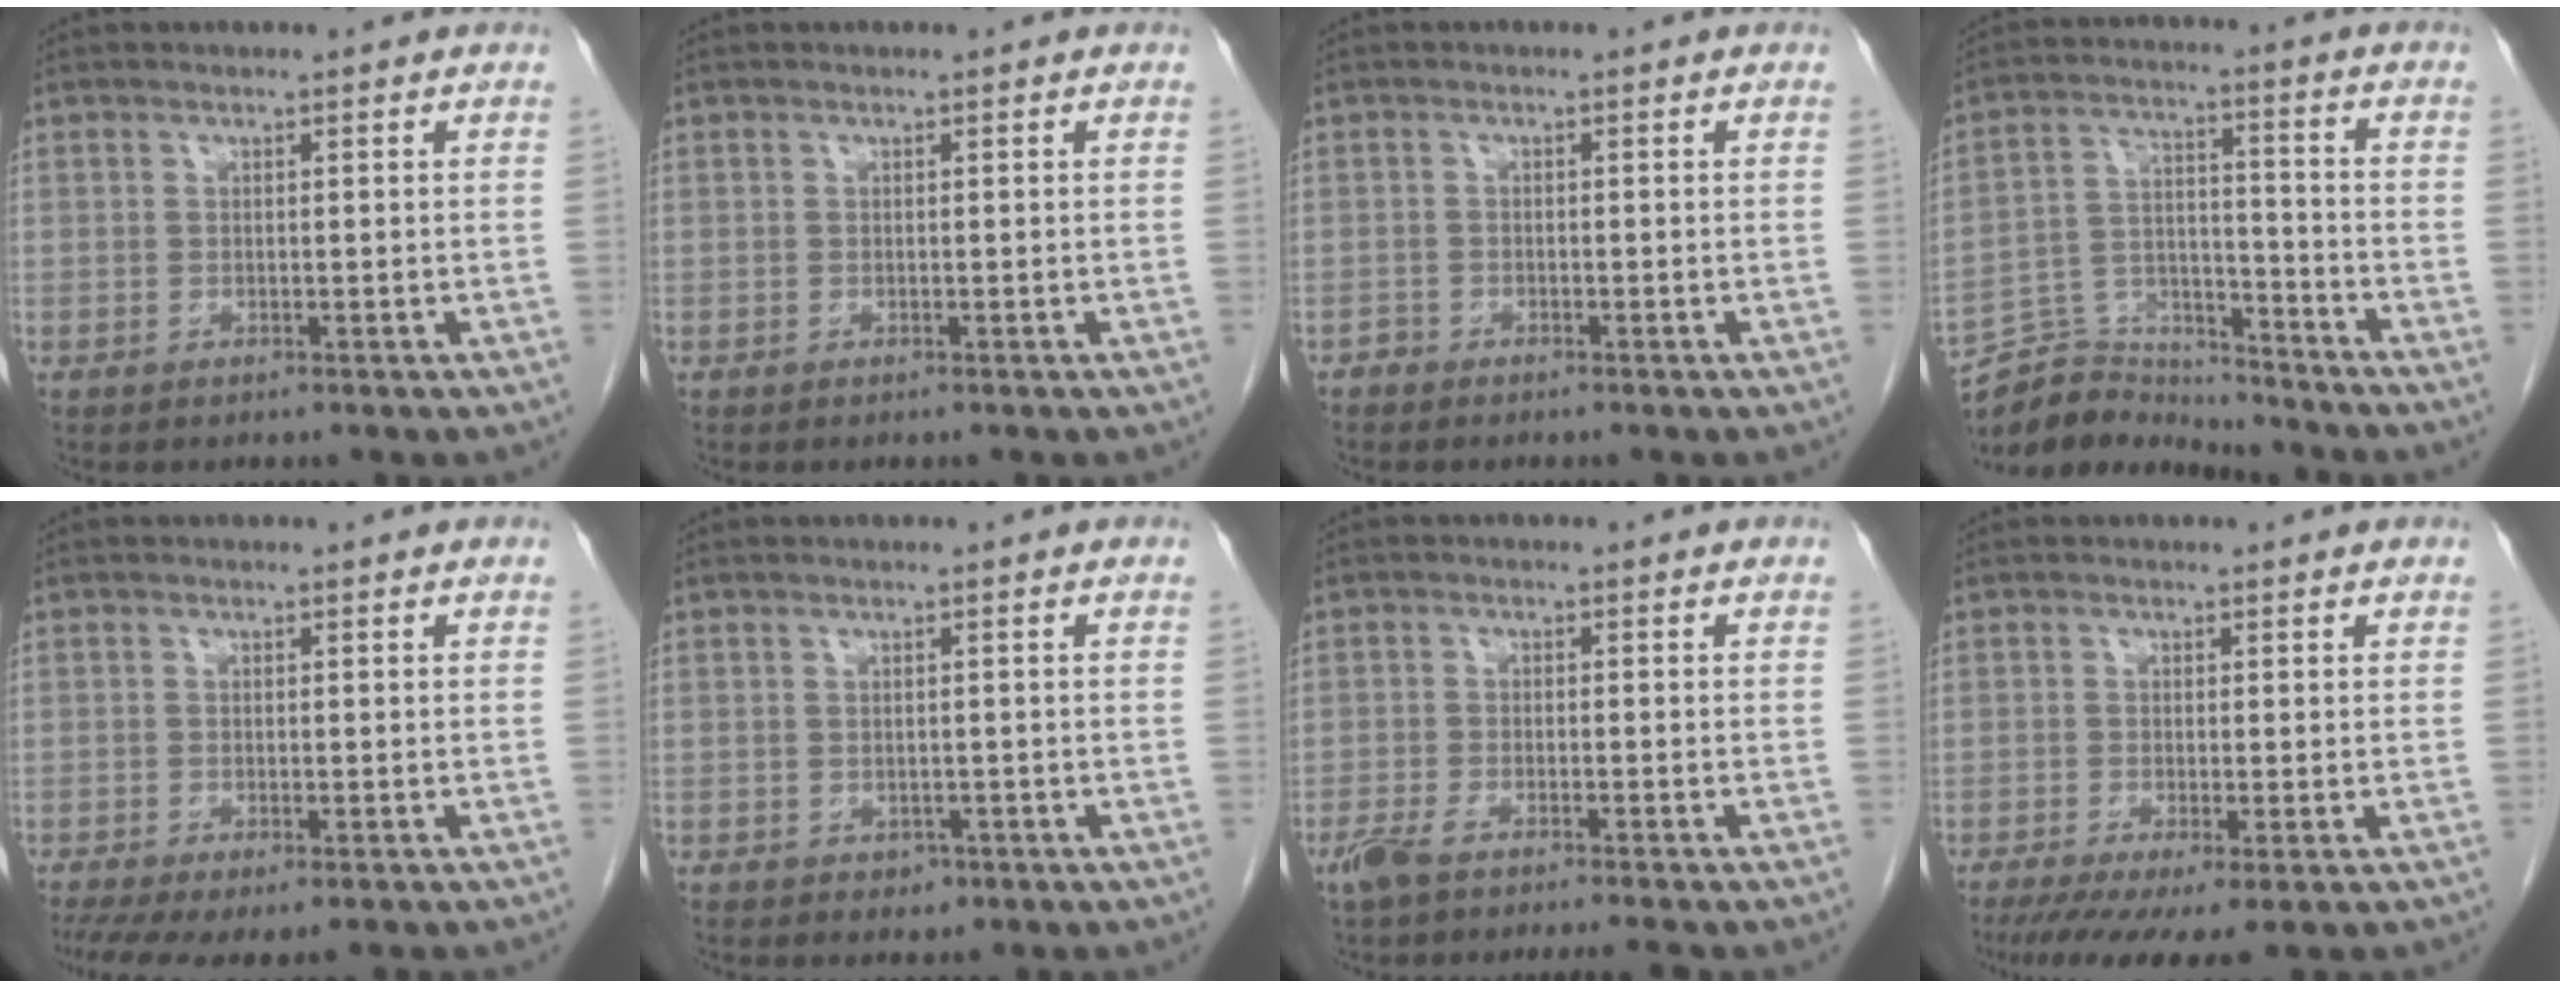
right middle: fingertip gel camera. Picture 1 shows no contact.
{"total": 0.0}
{"total": 0.9, "force": [-0.8, 0.4, -0.1], "torque": [-0.002, 0.002, -0.018]}
{"total": 10.5, "force": [-10.4, 1.4, -0.3], "torque": [0.003, 0.030, -0.190]}
{"total": 8.5, "force": [-6.0, 2.5, 5.4], "torque": [-0.092, -0.016, -0.093]}
{"total": 1.4, "force": [-0.7, 1.1, 0.5], "torque": [-0.006, 0.003, -0.004]}
{"total": 6.5, "force": [-5.4, 0.4, 3.7], "torque": [-0.057, -0.010, -0.089]}
{"total": 6.9, "force": [-4.3, 1.0, 5.3], "torque": [-0.081, -0.019, -0.074]}